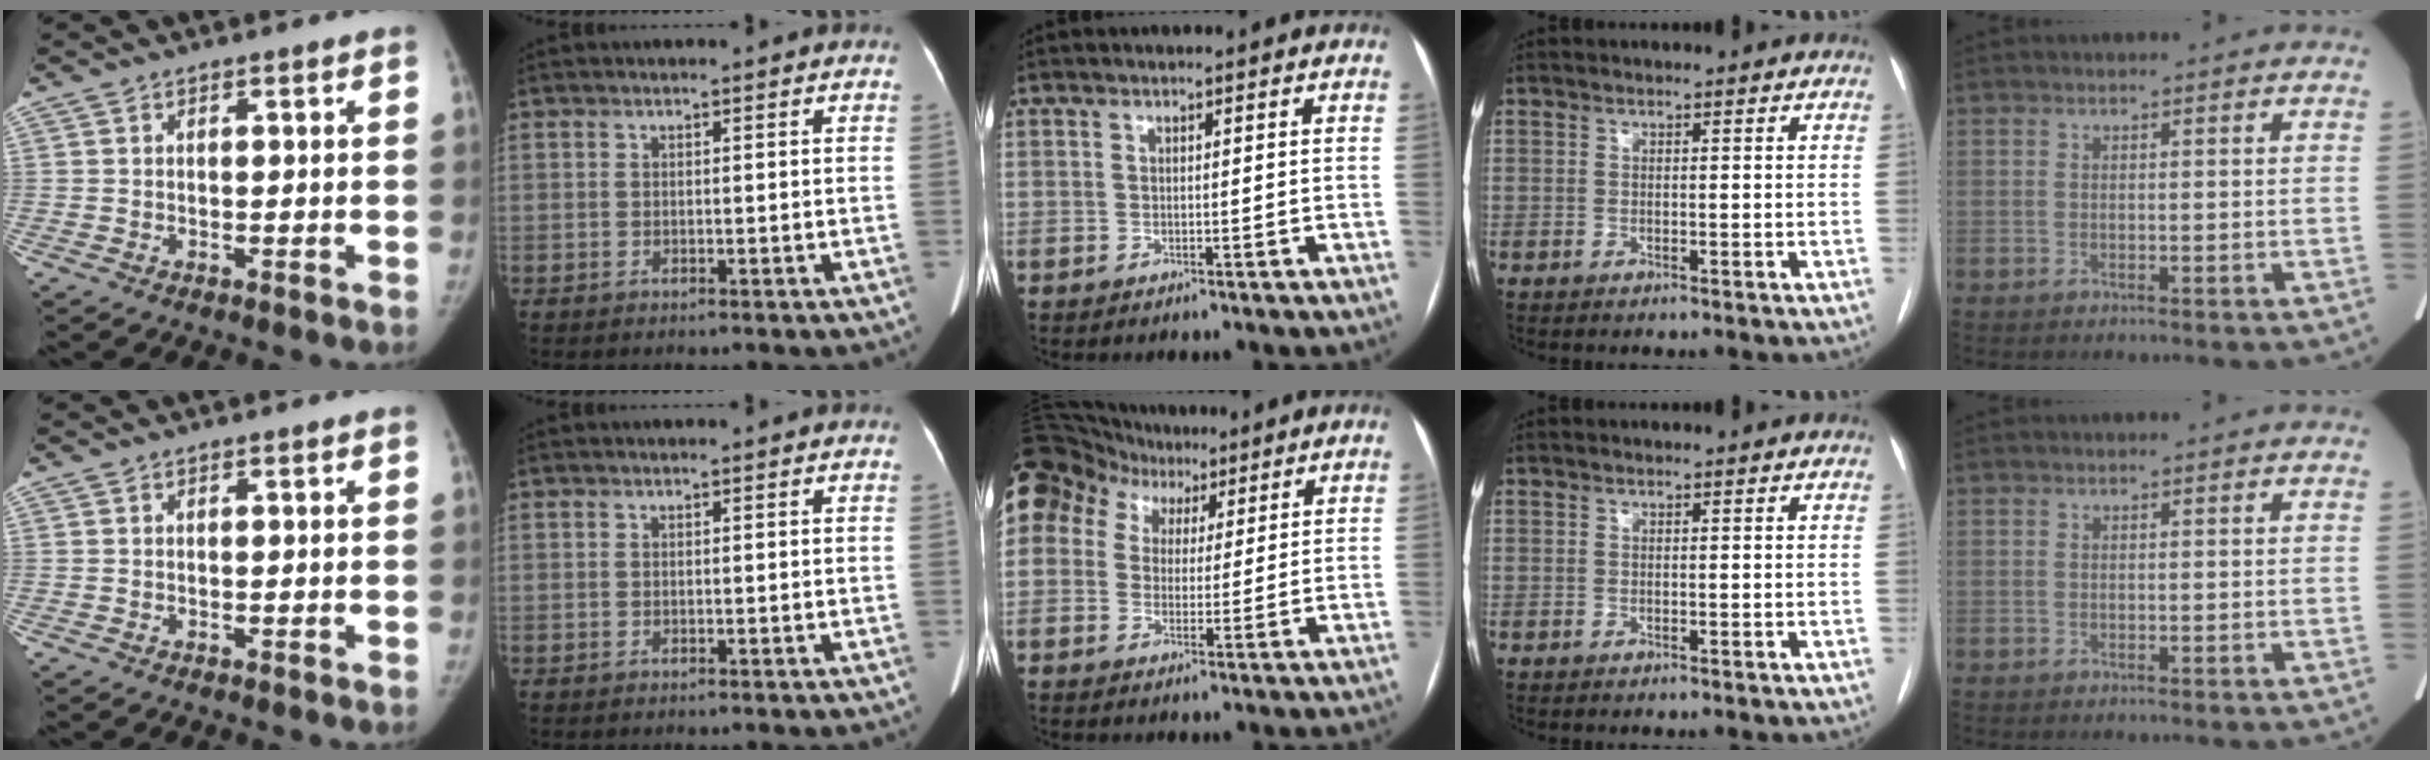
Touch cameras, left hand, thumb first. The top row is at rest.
{"middle": {"total": 23.7, "force": [11.9, 17.9, 10.2], "torque": [-0.331, 0.104, 0.223]}}